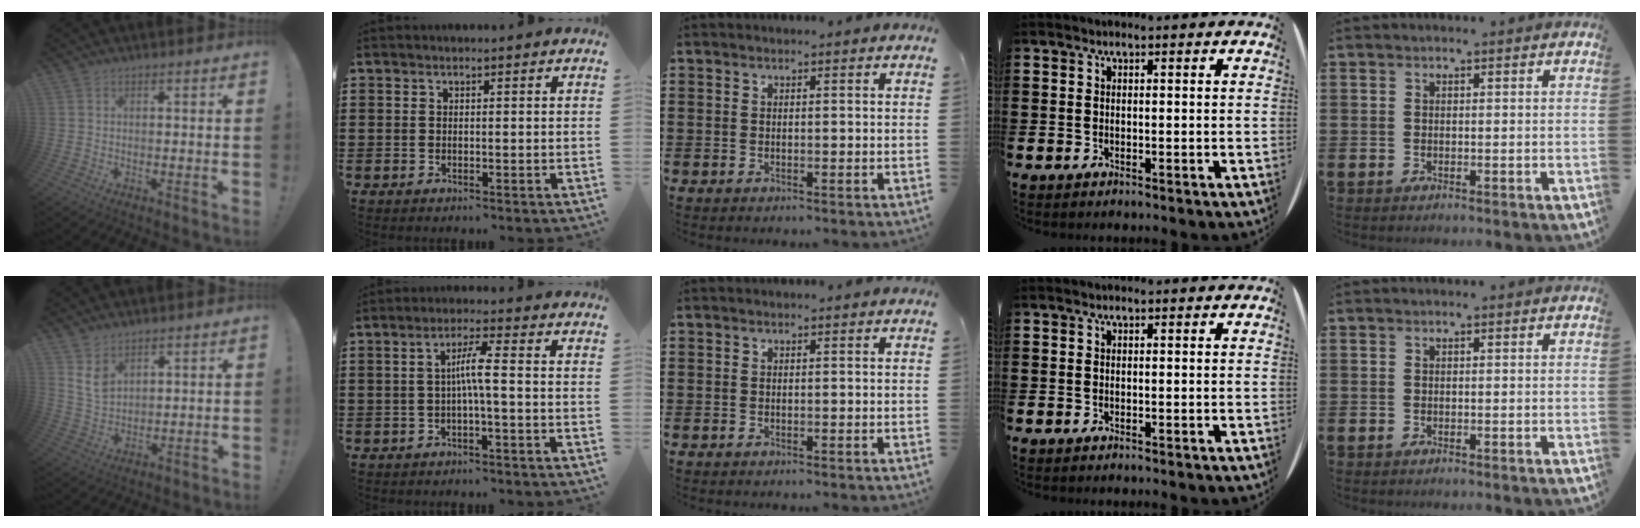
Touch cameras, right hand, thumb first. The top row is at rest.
{"thumb": {"total": 6.0, "force": [3.9, 3.4, 3.1], "torque": [-0.047, -0.022, 0.073]}, "index": {"total": 4.3, "force": [-0.7, 0.0, 4.2], "torque": [-0.078, 0.001, -0.017]}}